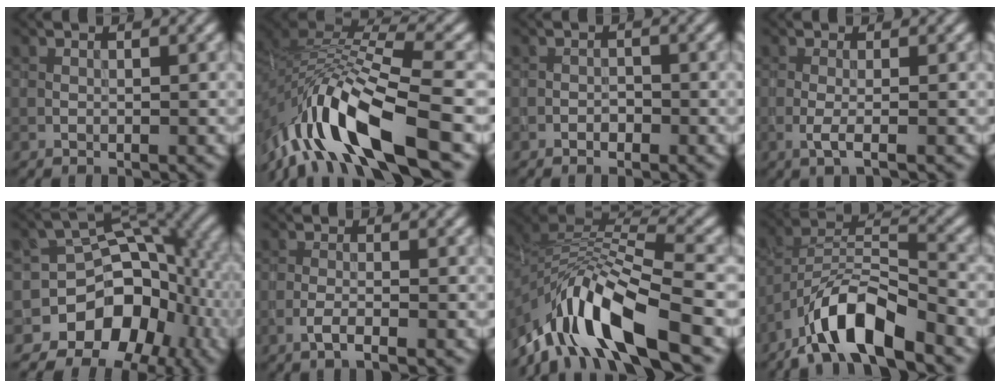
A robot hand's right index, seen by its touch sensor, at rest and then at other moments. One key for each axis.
{"total": 12.2, "fx": -5.9, "fy": 3.5, "fz": 10.1, "tx": -0.198, "ty": 0.013, "tz": -0.103}
{"total": 0.9, "fx": -0.6, "fy": 0.5, "fz": 0.5, "tx": -0.005, "ty": 0.001, "tz": -0.012}
{"total": 1.9, "fx": -0.5, "fy": 0.3, "fz": 1.8, "tx": -0.036, "ty": -0.003, "tz": -0.013}
{"total": 8.4, "fx": -4.0, "fy": 6.4, "fz": 3.7, "tx": -0.034, "ty": 0.014, "tz": -0.075}
{"total": 2.0, "fx": -1.0, "fy": 0.4, "fz": 1.7, "tx": -0.029, "ty": 0.005, "tz": -0.025}
{"total": 10.4, "fx": -5.5, "fy": 3.5, "fz": 8.1, "tx": -0.142, "ty": 0.012, "tz": -0.104}
{"total": 8.4, "fx": -5.9, "fy": 2.5, "fz": 5.5, "tx": -0.096, "ty": 0.006, "tz": -0.115}